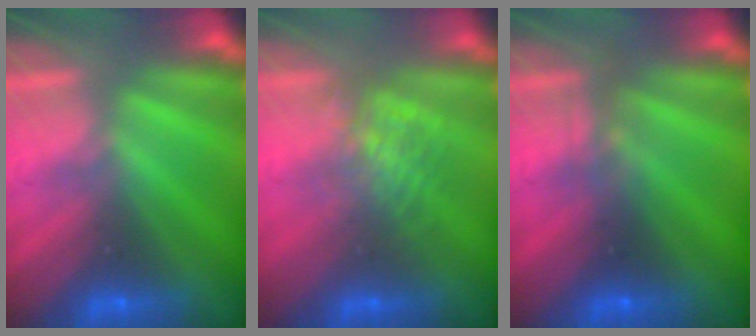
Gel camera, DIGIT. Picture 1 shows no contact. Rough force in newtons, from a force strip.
{"total": 4.1}
{"total": 2.3}